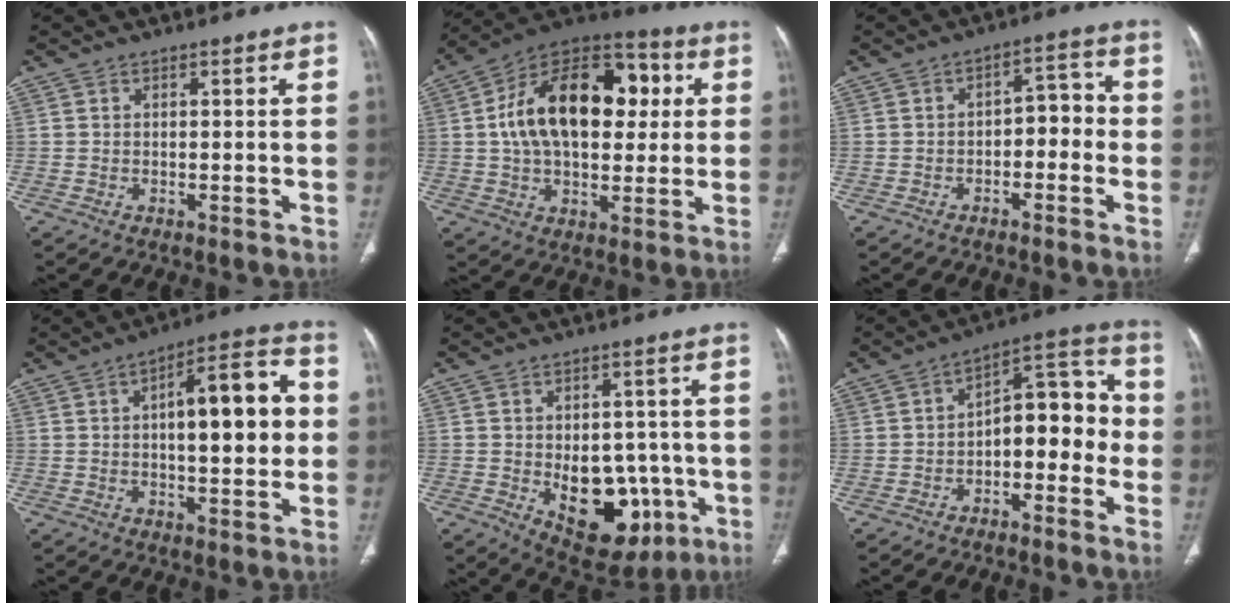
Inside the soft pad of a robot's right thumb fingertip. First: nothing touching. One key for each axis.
{"total": 23.5, "fx": 3.8, "fy": 14.2, "fz": 18.3, "tx": -0.273, "ty": 0.023, "tz": 0.053}
{"total": 6.0, "fx": -1.8, "fy": 3.7, "fz": 4.4, "tx": -0.037, "ty": 0.040, "tz": -0.033}
{"total": 15.3, "fx": 1.5, "fy": 5.7, "fz": 14.1, "tx": -0.180, "ty": 0.026, "tz": 0.017}
{"total": 15.4, "fx": -3.9, "fy": 9.8, "fz": 11.2, "tx": -0.113, "ty": 0.013, "tz": -0.031}
{"total": 12.5, "fx": -2.8, "fy": 7.1, "fz": 9.9, "tx": -0.097, "ty": 0.059, "tz": -0.050}